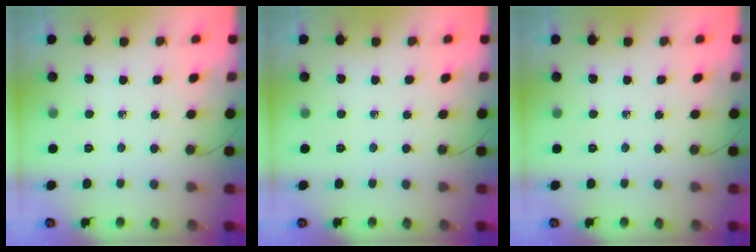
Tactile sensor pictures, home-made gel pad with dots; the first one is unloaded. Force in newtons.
{"total": 0.0}
{"total": 0.0}